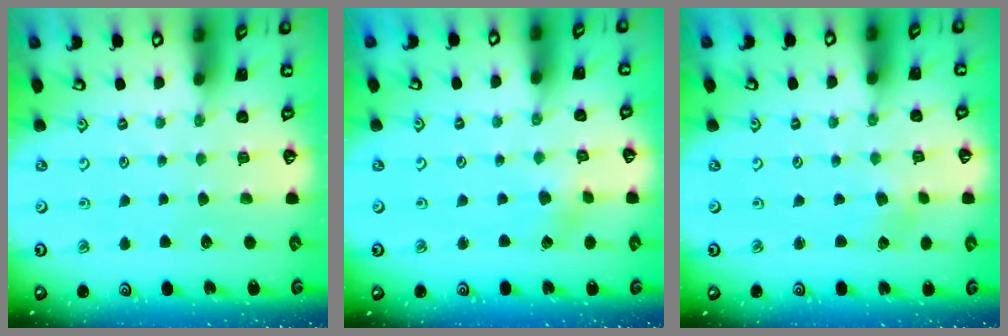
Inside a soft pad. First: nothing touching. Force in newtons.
{"total": 2.5, "press": 2.4, "slide": 0.7}
{"total": 2.6, "press": 2.6, "slide": 0.4}